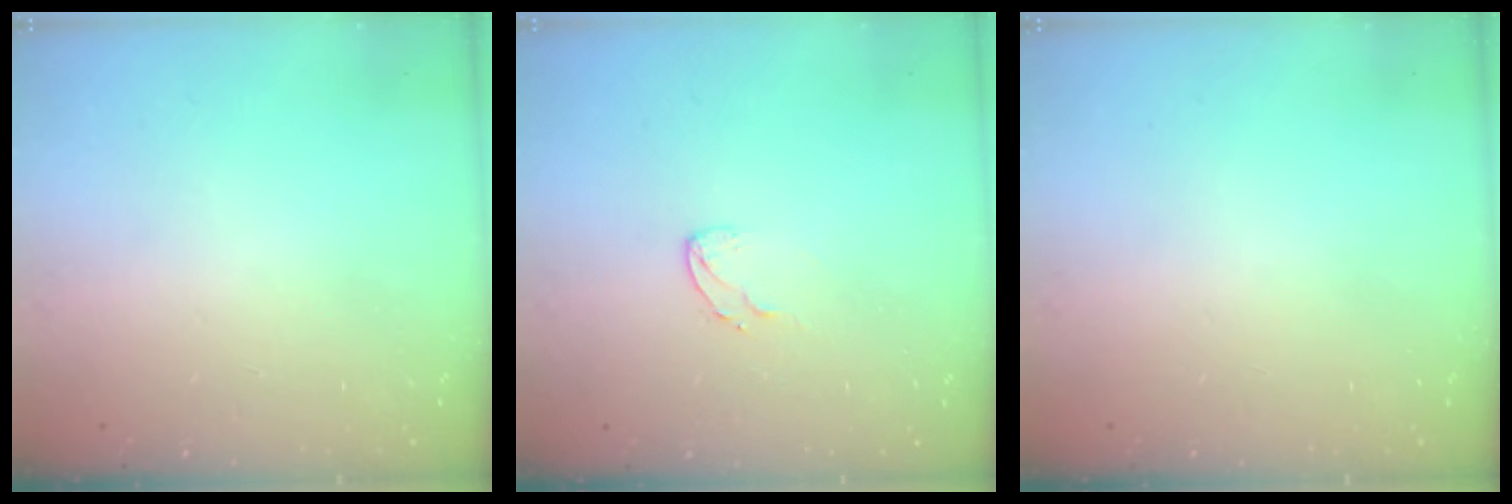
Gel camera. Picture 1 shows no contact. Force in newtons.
{"total": 3.6, "press": 3.6, "slide": 0.2}
{"total": 0.0}